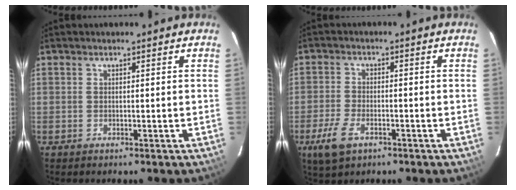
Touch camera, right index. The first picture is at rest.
{"total": 7.0, "force": [-3.7, 3.6, 4.7], "torque": [-0.120, -0.008, -0.069]}